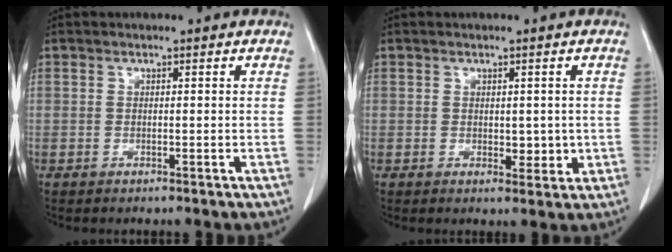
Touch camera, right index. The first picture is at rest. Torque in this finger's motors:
{"motor_torque": [0.07, 0.12, 0.09, 0.02]}